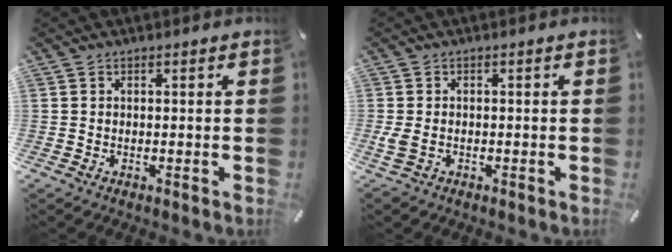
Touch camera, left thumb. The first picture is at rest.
{"total": 3.1, "force": [-0.7, 2.2, 2.1], "torque": [-0.051, -0.003, -0.012]}